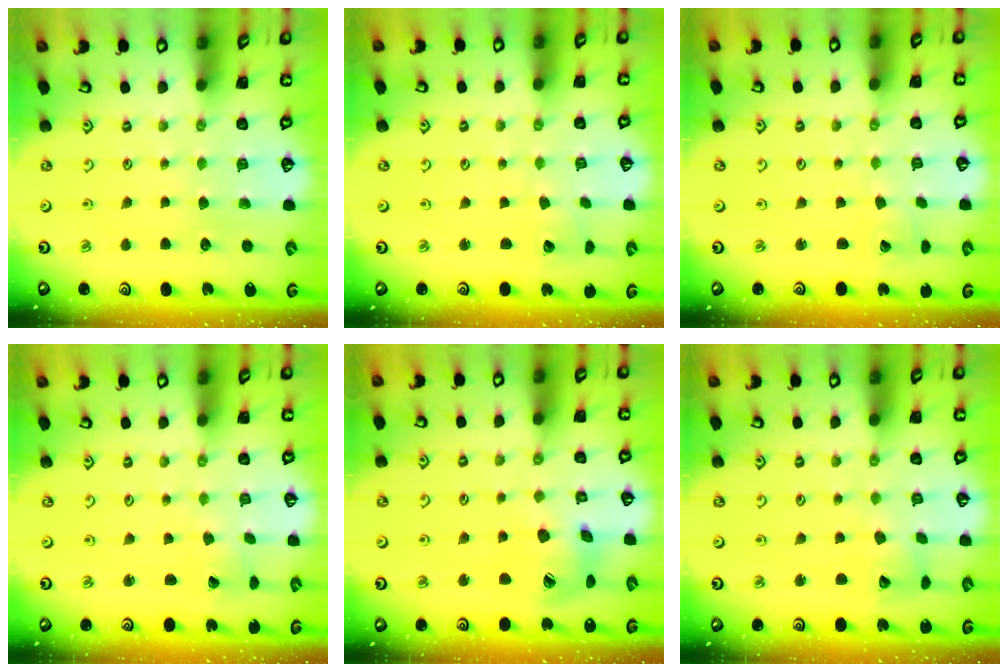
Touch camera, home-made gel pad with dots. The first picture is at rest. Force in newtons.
{"total": 2.4, "press": 2.4, "slide": 0.2}
{"total": 1.0, "press": 1.0, "slide": 0.1}
{"total": 1.0, "press": 1.0, "slide": 0.1}
{"total": 13.2, "press": 13.1, "slide": 1.7}
{"total": 4.9, "press": 4.9, "slide": 0.6}